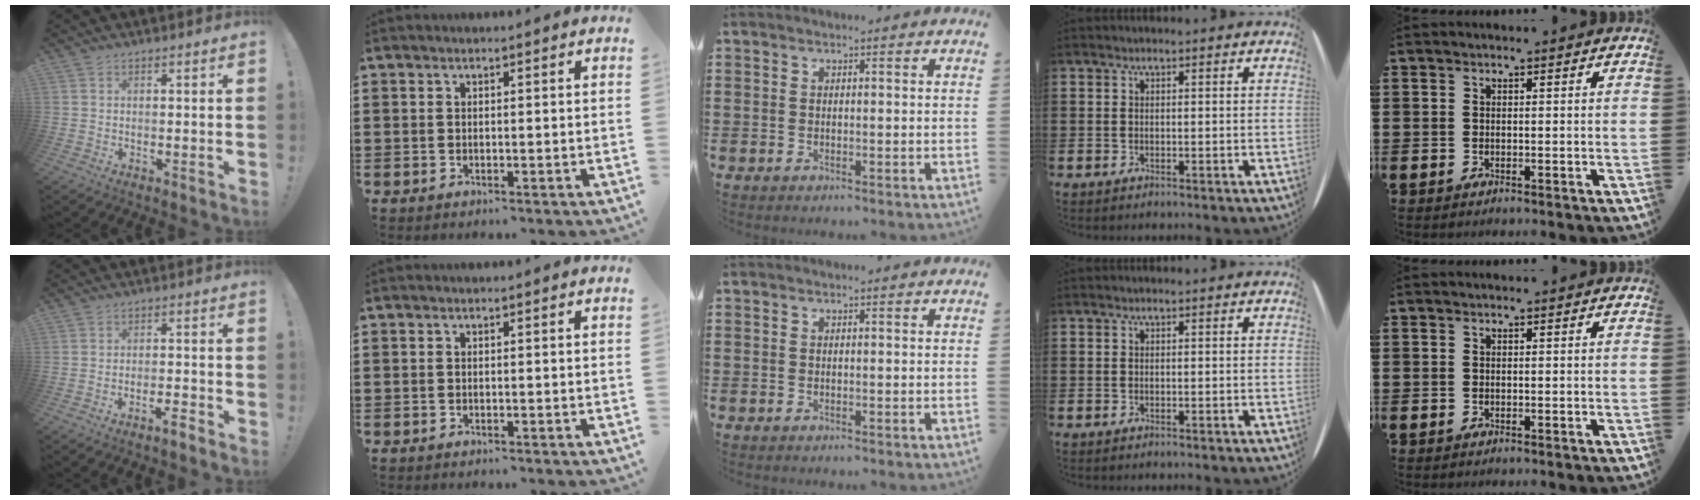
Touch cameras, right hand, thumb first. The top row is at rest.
{"thumb": {"total": 3.8, "force": [-2.8, 0.5, 2.5], "torque": [-0.037, 0.014, -0.047]}}